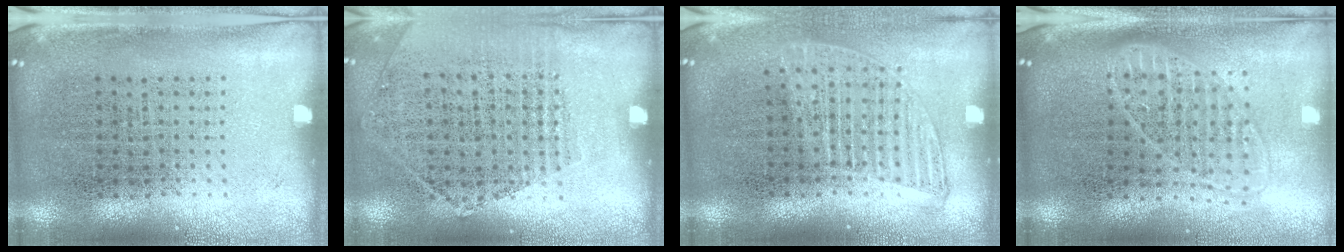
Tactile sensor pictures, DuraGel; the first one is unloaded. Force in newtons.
{"total": 1.2, "press": 1.0, "slide": 0.6}
{"total": 1.2, "press": 1.1, "slide": 0.6}
{"total": 1.8, "press": 1.5, "slide": 1.0}